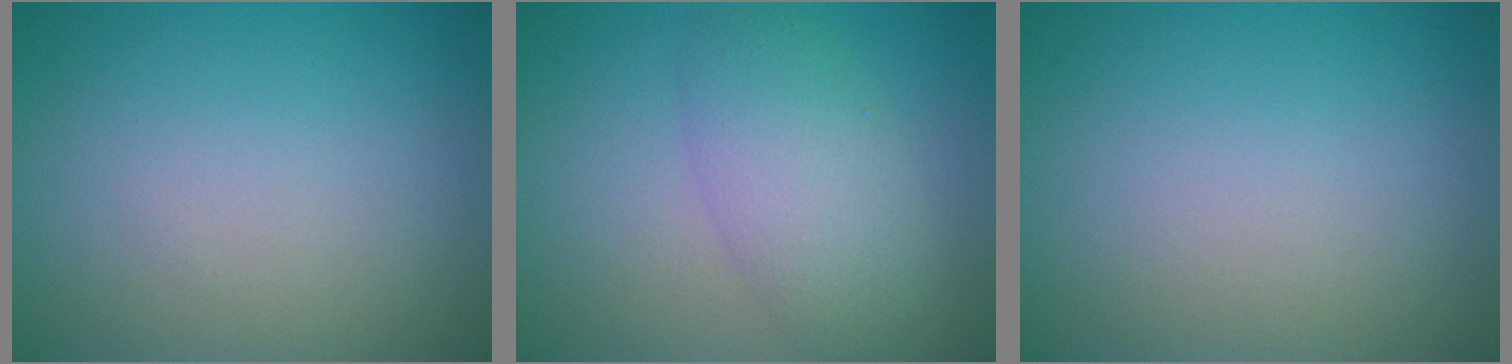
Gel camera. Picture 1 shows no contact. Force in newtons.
{"total": 4.5, "press": 4.5, "slide": 0.2}
{"total": 0.0}